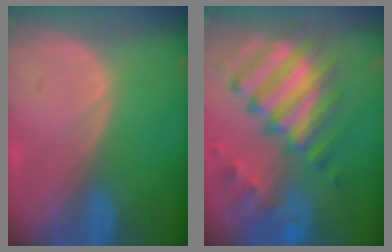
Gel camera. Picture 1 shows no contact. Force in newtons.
{"total": 11.9, "press": 10.3, "slide": 5.9}